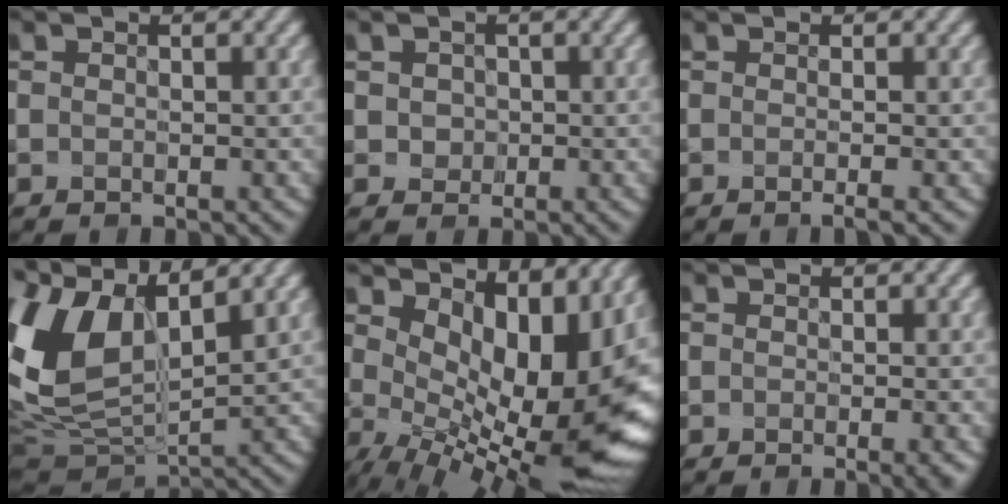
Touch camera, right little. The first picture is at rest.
{"total": 1.5, "force": [0.0, 1.4, 0.5], "torque": [0.005, 0.005, 0.001]}
{"total": 1.3, "force": [-0.5, 0.0, 1.2], "torque": [-0.019, -0.004, -0.003]}
{"total": 11.6, "force": [4.7, 6.2, 8.6], "torque": [-0.226, 0.009, 0.098]}
{"total": 15.4, "force": [1.5, 7.4, 13.4], "torque": [-0.171, -0.016, 0.047]}
{"total": 2.6, "force": [-0.9, 1.1, 2.2], "torque": [-0.019, -0.004, -0.009]}